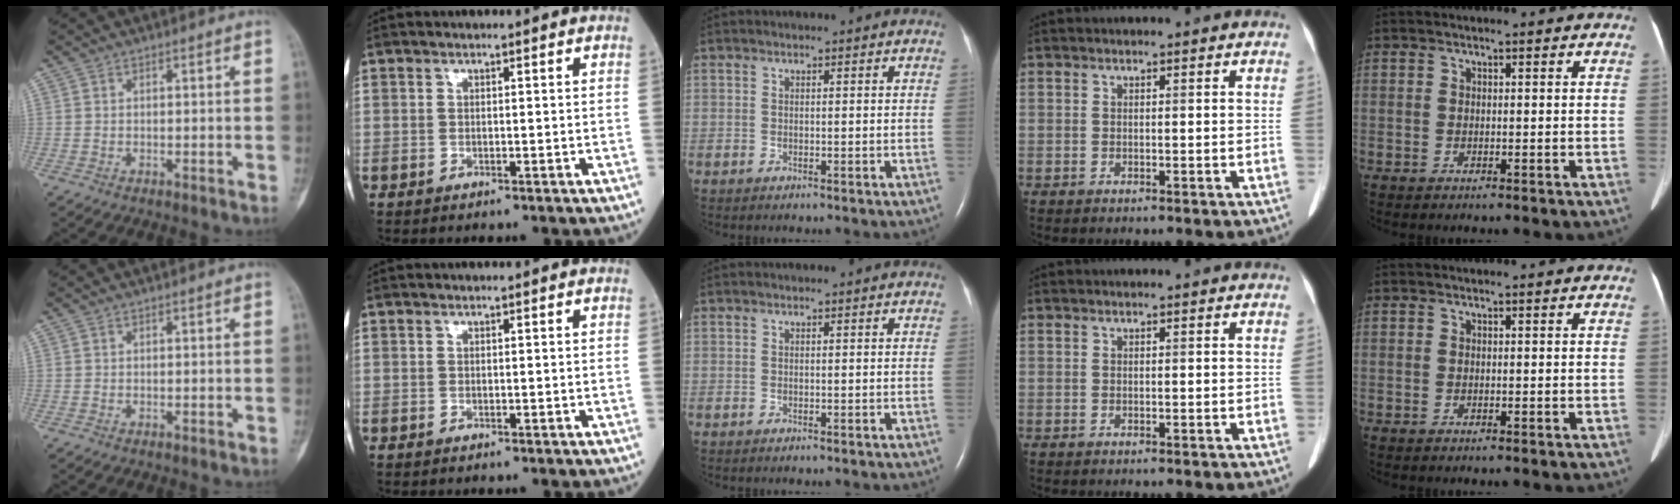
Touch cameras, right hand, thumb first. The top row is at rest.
{}